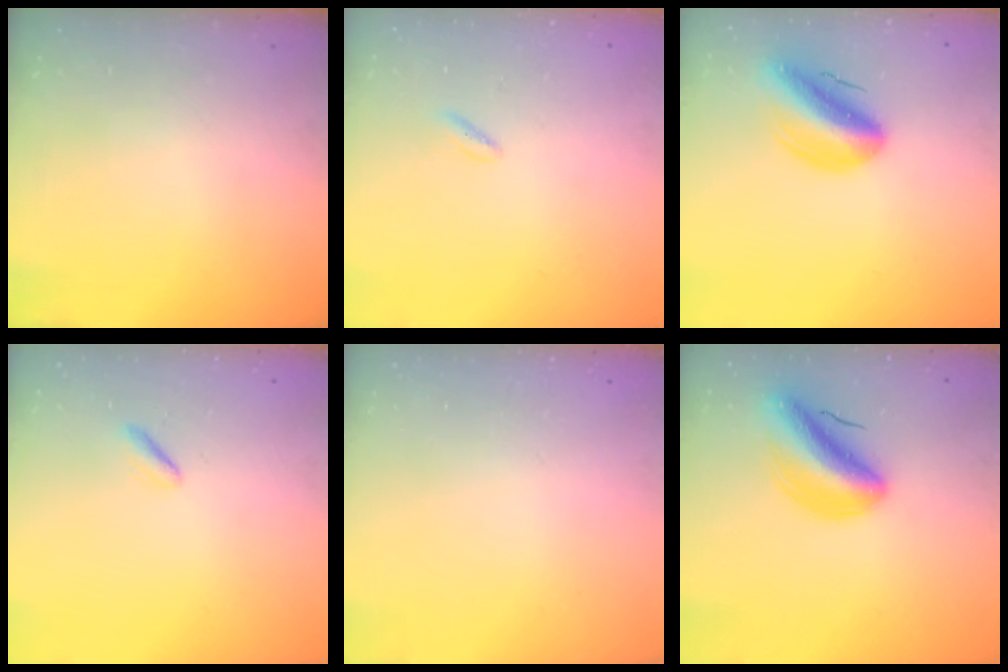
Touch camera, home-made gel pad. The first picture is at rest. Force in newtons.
{"total": 1.9, "press": 1.7, "slide": 0.8}
{"total": 14.8, "press": 14.3, "slide": 4.0}
{"total": 1.7, "press": 1.6, "slide": 0.6}
{"total": 2.1, "press": 2.1, "slide": 0.1}
{"total": 11.2, "press": 10.6, "slide": 3.6}